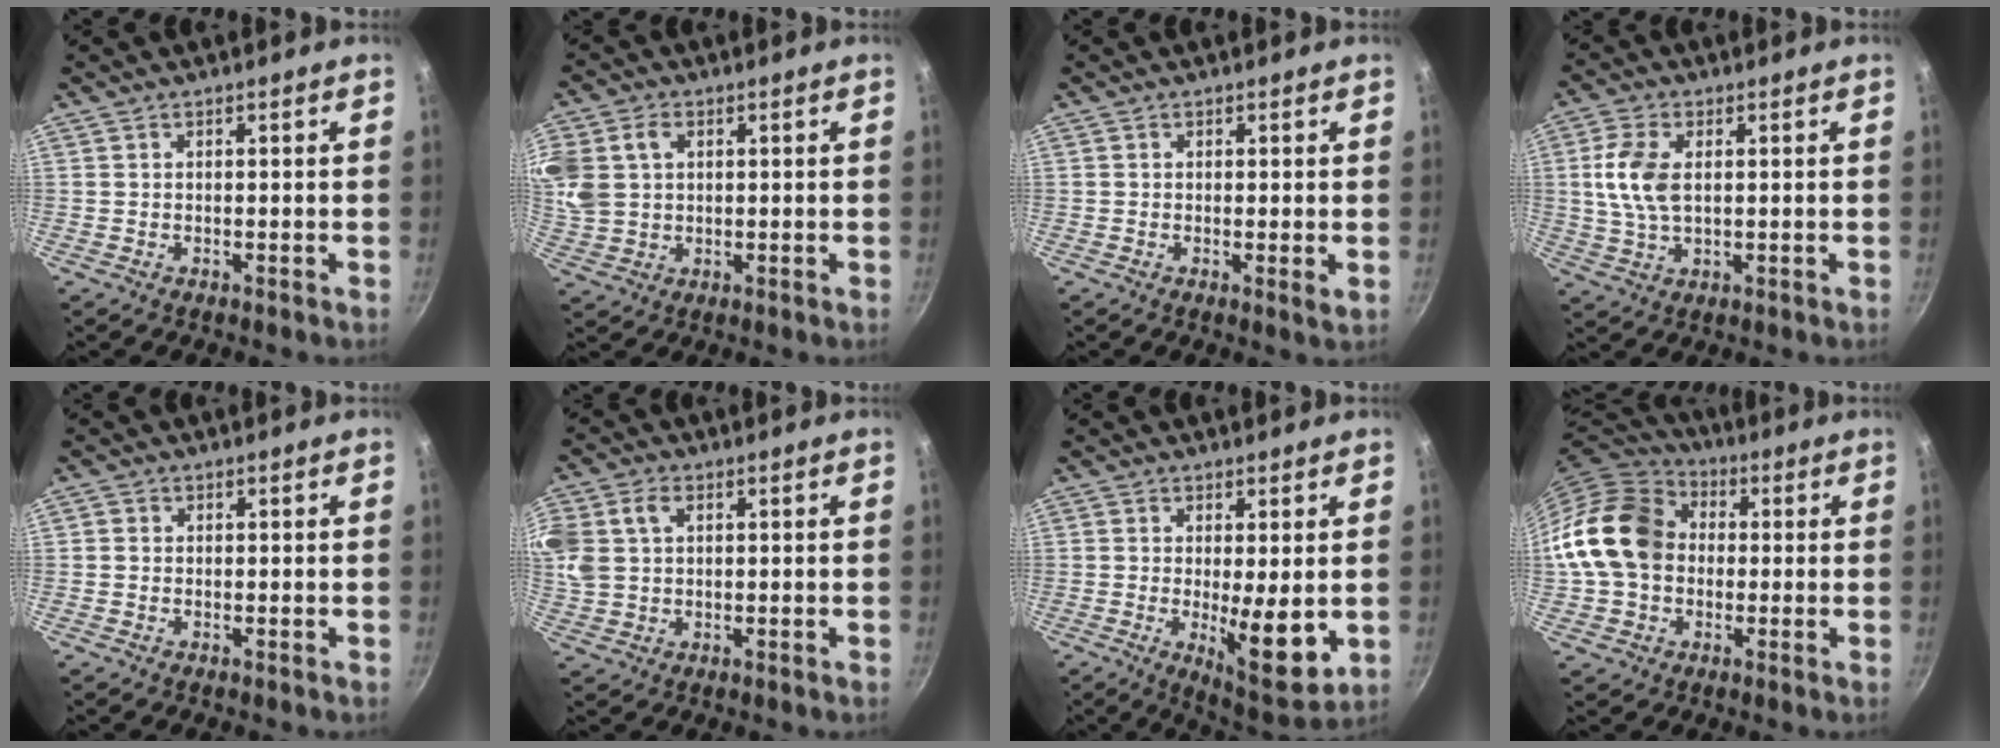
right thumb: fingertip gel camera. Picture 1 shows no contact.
{"total": 15.5, "force": [4.1, 12.2, 8.6], "torque": [-0.218, 0.031, 0.083]}
{"total": 1.4, "force": [0.2, 0.3, 1.4], "torque": [-0.022, -0.012, -0.003]}
{"total": 8.4, "force": [1.3, 4.9, 6.7], "torque": [-0.133, 0.003, 0.023]}
{"total": 1.1, "force": [0.0, 1.0, 0.3], "torque": [-0.002, 0.001, -0.004]}
{"total": 15.1, "force": [4.2, 11.6, 8.6], "torque": [-0.220, 0.038, 0.084]}
{"total": 10.2, "force": [-0.7, 3.2, 9.7], "torque": [-0.127, -0.026, 0.003]}
{"total": 16.7, "force": [0.7, 13.3, 10.1], "torque": [-0.169, 0.034, 0.002]}